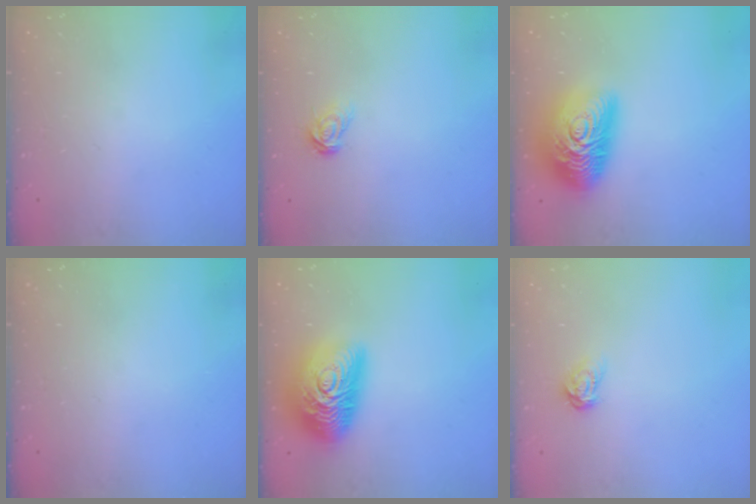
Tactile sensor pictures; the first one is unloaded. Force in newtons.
{"total": 5.7, "press": 5.7, "slide": 0.1}
{"total": 21.0, "press": 21.0, "slide": 0.9}
{"total": 0.0}
{"total": 21.0, "press": 21.0, "slide": 0.9}
{"total": 3.9, "press": 3.9, "slide": 0.4}